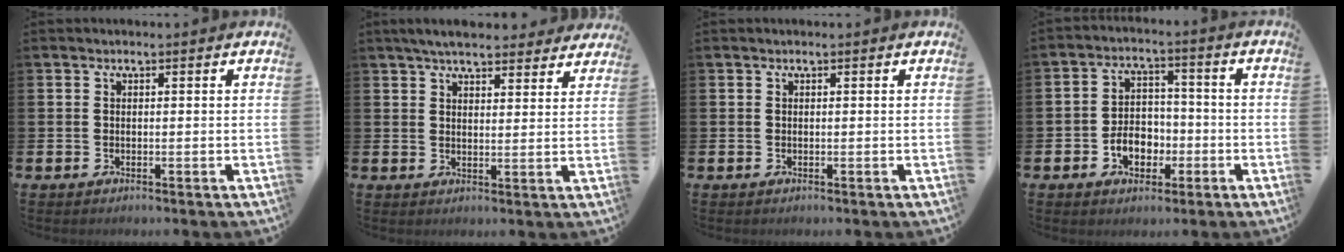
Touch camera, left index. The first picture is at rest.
{"total": 5.5, "force": [5.2, 1.2, 1.6], "torque": [-0.038, -0.016, 0.094]}
{"total": 0.0}
{"total": 5.2, "force": [-2.0, 3.8, 2.8], "torque": [-0.038, 0.006, -0.044]}